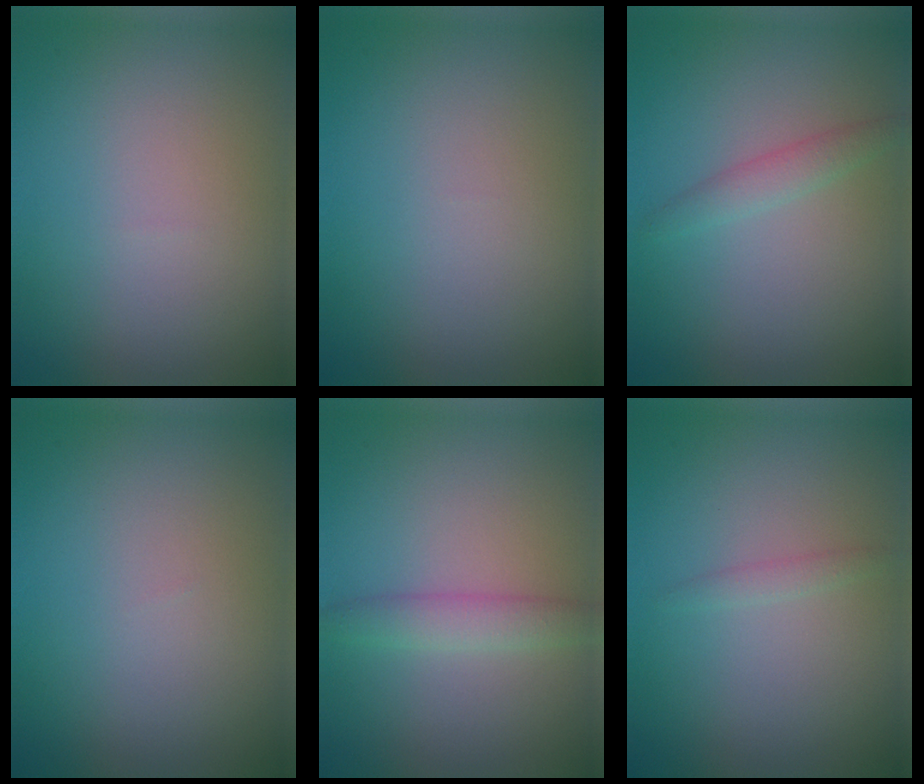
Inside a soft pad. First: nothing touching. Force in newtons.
{"total": 0.0}
{"total": 1.6, "press": 1.6, "slide": 0.1}
{"total": 0.0}
{"total": 2.3, "press": 2.3, "slide": 0.2}
{"total": 0.9, "press": 0.9, "slide": 0.1}